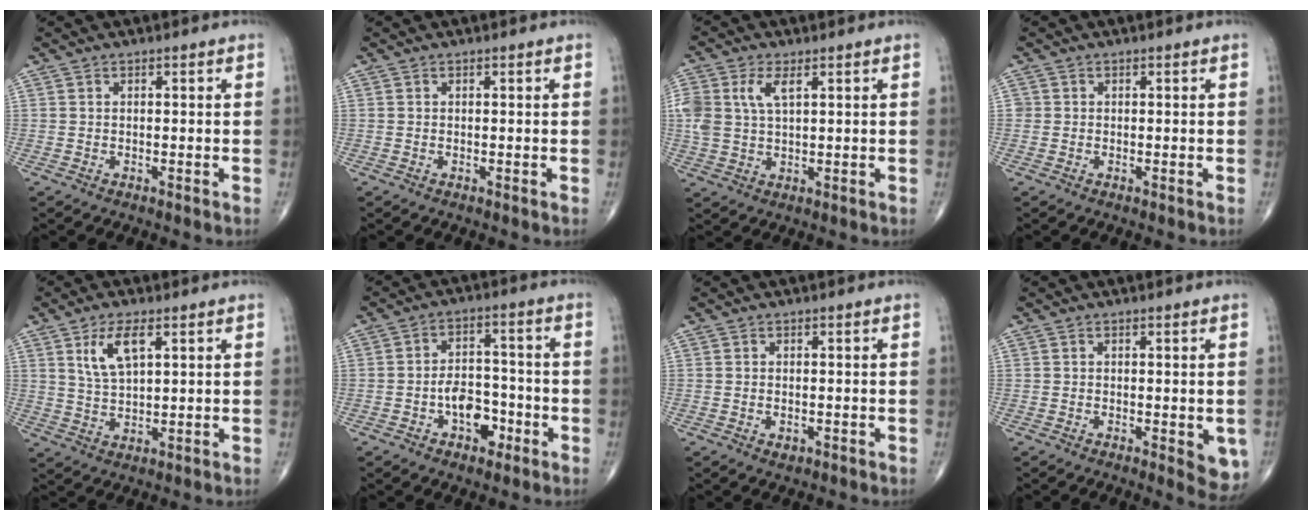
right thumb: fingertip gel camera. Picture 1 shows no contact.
{"total": 0.0}
{"total": 7.1, "force": [2.6, 3.7, 5.5], "torque": [-0.133, 0.005, 0.053]}
{"total": 0.8, "force": [0.0, 0.8, 0.1], "torque": [0.004, 0.003, -0.001]}
{"total": 6.9, "force": [3.0, 2.8, 5.5], "torque": [-0.104, -0.012, 0.065]}
{"total": 6.9, "force": [-2.7, 4.3, 4.7], "torque": [-0.048, 0.027, -0.045]}
{"total": 1.3, "force": [-0.4, 0.9, 0.9], "torque": [-0.009, 0.000, -0.002]}
{"total": 5.2, "force": [-1.3, 2.1, 4.6], "torque": [-0.038, -0.009, -0.015]}